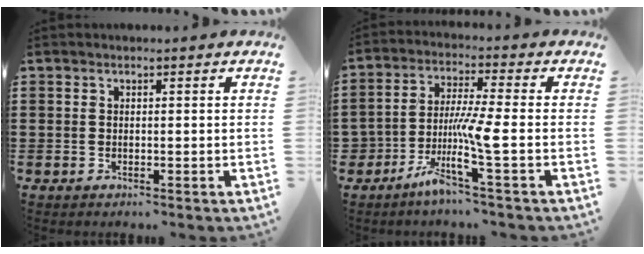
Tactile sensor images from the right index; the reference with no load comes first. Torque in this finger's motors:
{"motor_torque": [0.96, 1.18, 0.11, 0.10]}